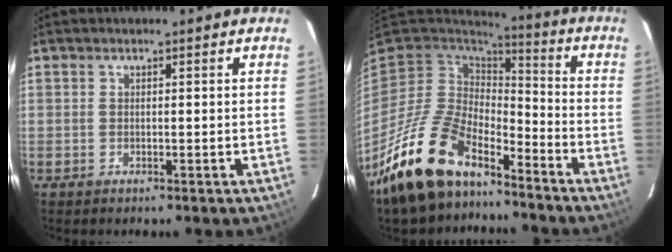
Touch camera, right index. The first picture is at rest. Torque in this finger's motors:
{"motor_torque": [0.84, -0.83, 1.06, 0.21]}